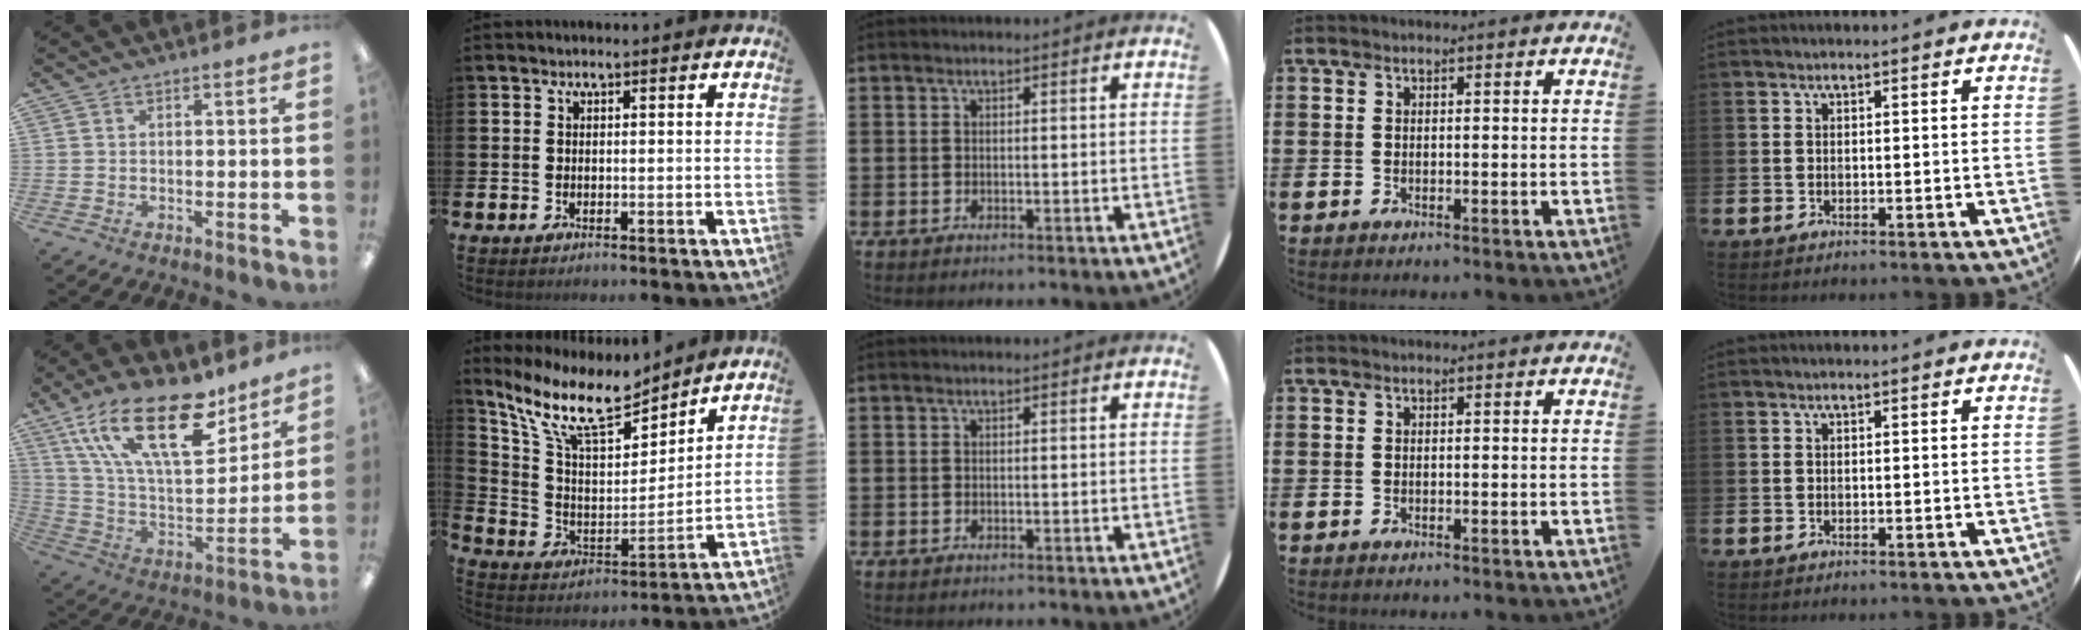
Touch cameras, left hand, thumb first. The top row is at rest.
{"thumb": {"total": 24.5, "force": [14.6, 10.2, 16.7], "torque": [-0.306, -0.073, 0.251]}, "index": {"total": 11.2, "force": [9.4, 3.4, 4.9], "torque": [-0.143, -0.054, 0.166]}}